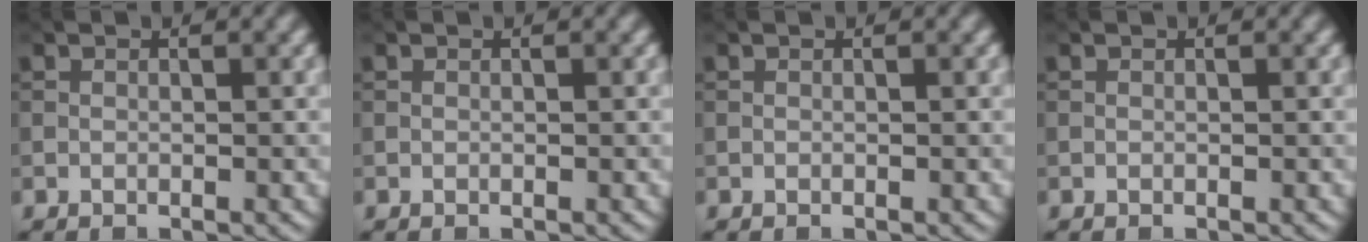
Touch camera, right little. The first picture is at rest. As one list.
[{"total": 0.0}, {"total": 0.0}, {"total": 0.0}]